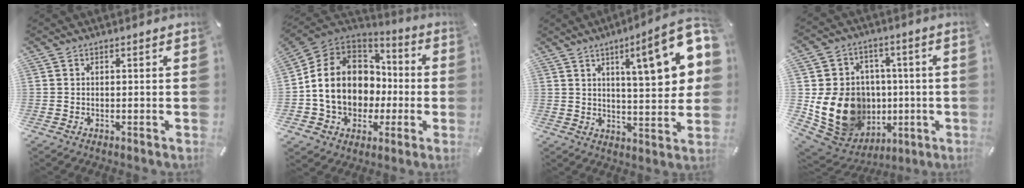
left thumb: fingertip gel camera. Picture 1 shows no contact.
{"total": 15.2, "force": [-0.8, 12.9, 8.0], "torque": [-0.170, 0.008, -0.005]}
{"total": 18.5, "force": [7.8, 4.9, 16.1], "torque": [-0.228, -0.038, 0.111]}
{"total": 19.1, "force": [-1.5, 16.2, 10.0], "torque": [-0.188, -0.001, 0.004]}